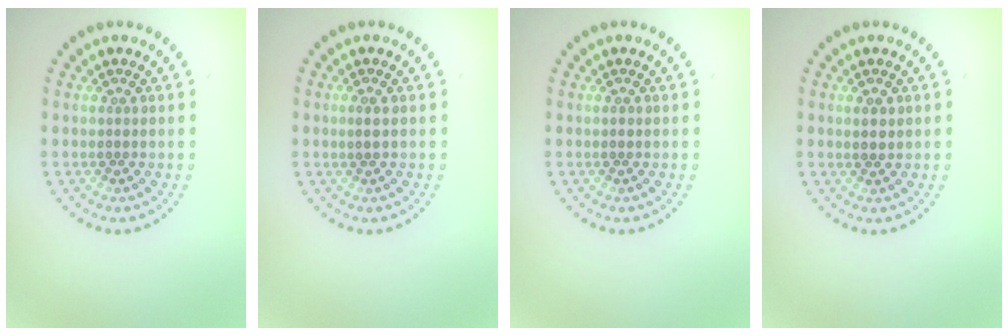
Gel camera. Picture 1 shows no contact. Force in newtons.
{"total": 0.7, "press": 0.6, "slide": 0.3}
{"total": 0.5, "press": 0.5, "slide": 0.2}
{"total": 1.1, "press": 1.1, "slide": 0.3}